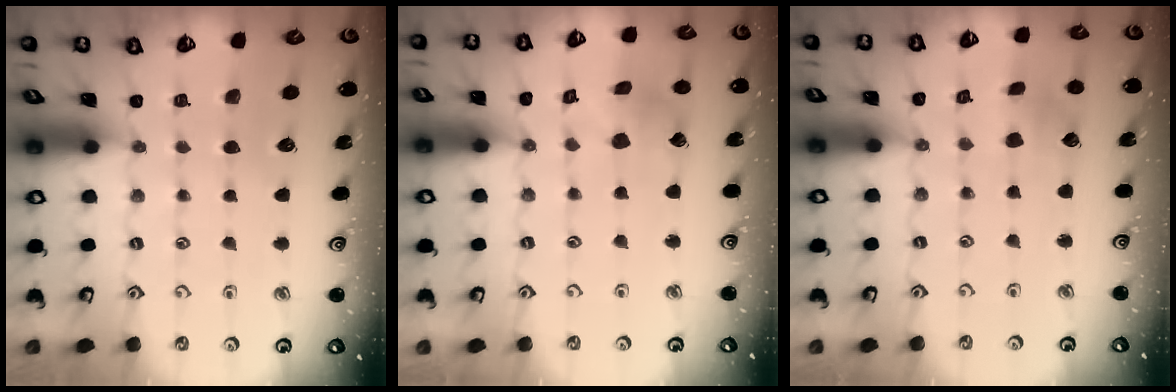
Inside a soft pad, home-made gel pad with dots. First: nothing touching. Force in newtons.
{"total": 5.2, "press": 5.2, "slide": 0.5}
{"total": 2.8, "press": 2.8, "slide": 0.4}